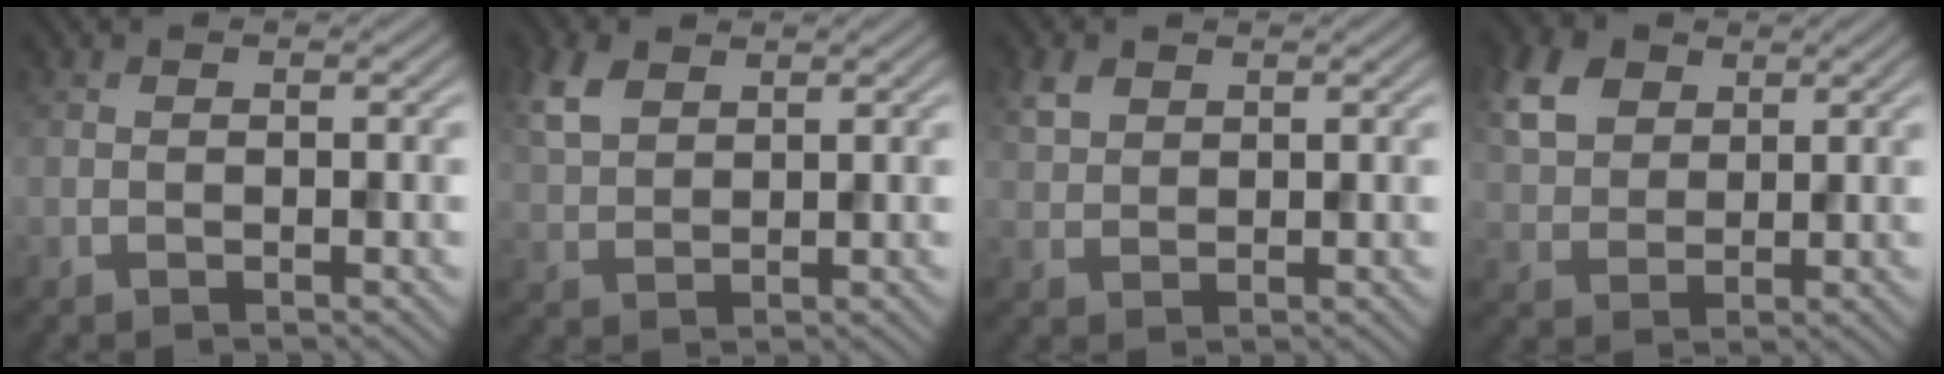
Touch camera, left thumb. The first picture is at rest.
{"total": 4.6, "force": [2.5, 2.7, 2.8], "torque": [-0.076, 0.008, 0.054]}
{"total": 2.6, "force": [1.5, 1.8, 1.3], "torque": [-0.032, 0.004, 0.030]}
{"total": 6.4, "force": [2.9, 4.5, 3.5], "torque": [-0.097, 0.010, 0.056]}